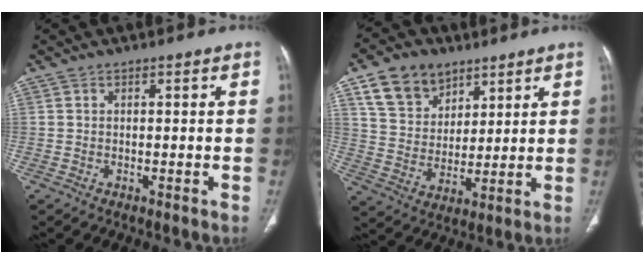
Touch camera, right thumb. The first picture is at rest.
{"total": 12.2, "force": [7.3, 8.4, 5.0], "torque": [-0.066, -0.025, 0.138]}